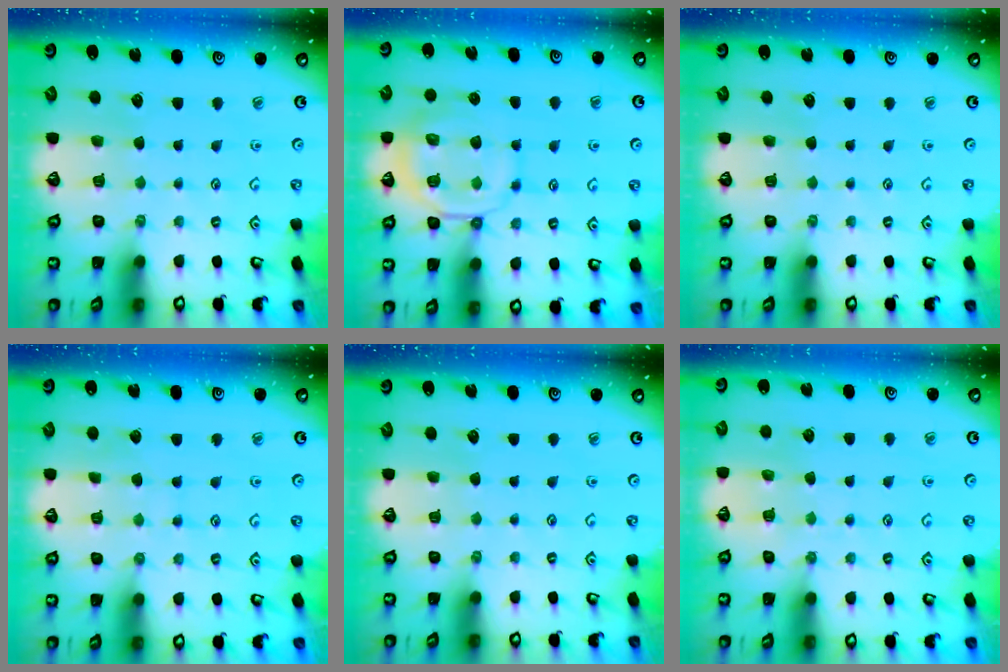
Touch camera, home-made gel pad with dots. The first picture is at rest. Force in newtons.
{"total": 11.0, "press": 10.9, "slide": 1.3}
{"total": 0.0}
{"total": 6.0, "press": 5.9, "slide": 0.6}
{"total": 0.0}
{"total": 5.9, "press": 5.8, "slide": 0.8}